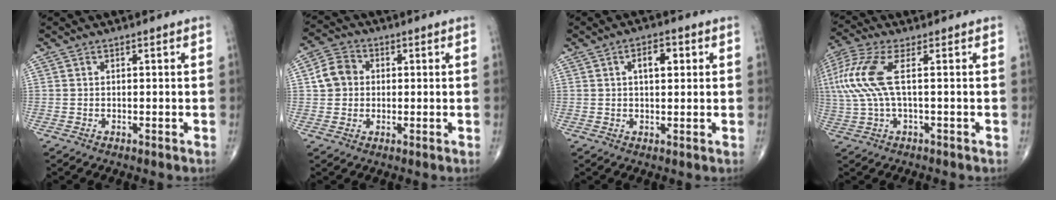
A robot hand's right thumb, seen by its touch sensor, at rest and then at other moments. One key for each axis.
{"total": 6.0, "fx": 0.6, "fy": 5.3, "fz": 2.9, "tx": -0.040, "ty": 0.011, "tz": 0.001}
{"total": 4.8, "fx": 1.3, "fy": 2.4, "fz": 3.9, "tx": -0.053, "ty": 0.005, "tz": 0.018}
{"total": 11.5, "fx": 1.8, "fy": 3.8, "fz": 10.7, "tx": -0.291, "ty": 0.022, "tz": 0.038}